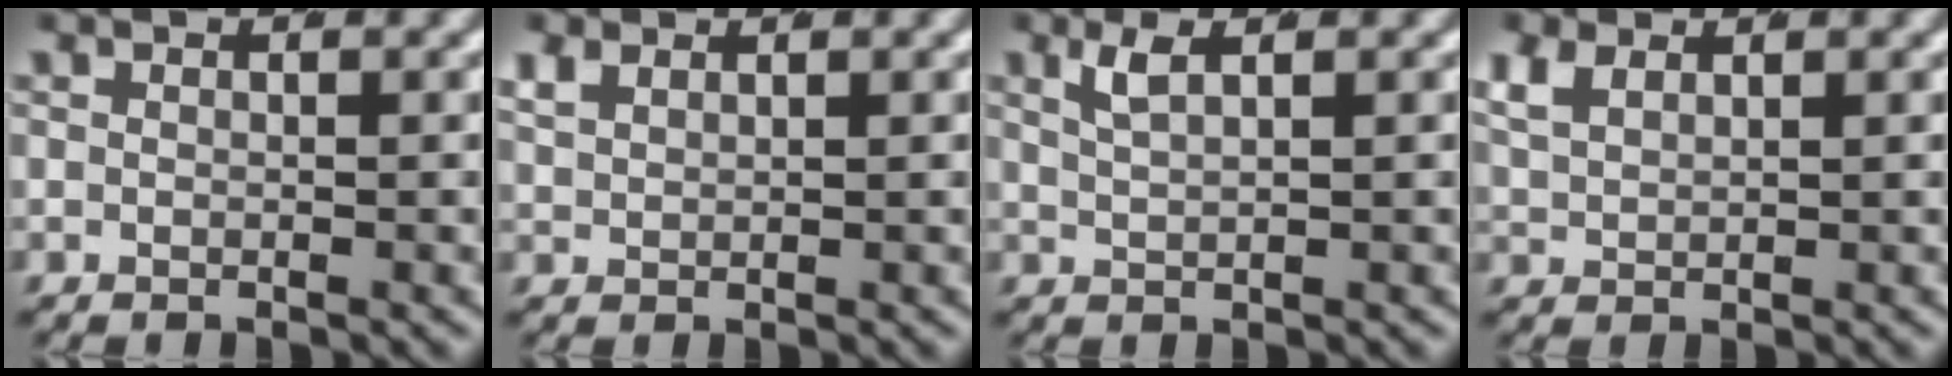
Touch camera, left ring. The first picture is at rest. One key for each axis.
{"total": 1.5, "fx": 1.3, "fy": 0.4, "fz": 0.5, "tx": -0.019, "ty": -0.005, "tz": 0.038}
{"total": 1.7, "fx": 1.1, "fy": -0.3, "fz": 1.2, "tx": -0.027, "ty": -0.003, "tz": 0.030}
{"total": 2.2, "fx": 1.6, "fy": 1.0, "fz": 1.0, "tx": -0.036, "ty": -0.006, "tz": 0.045}